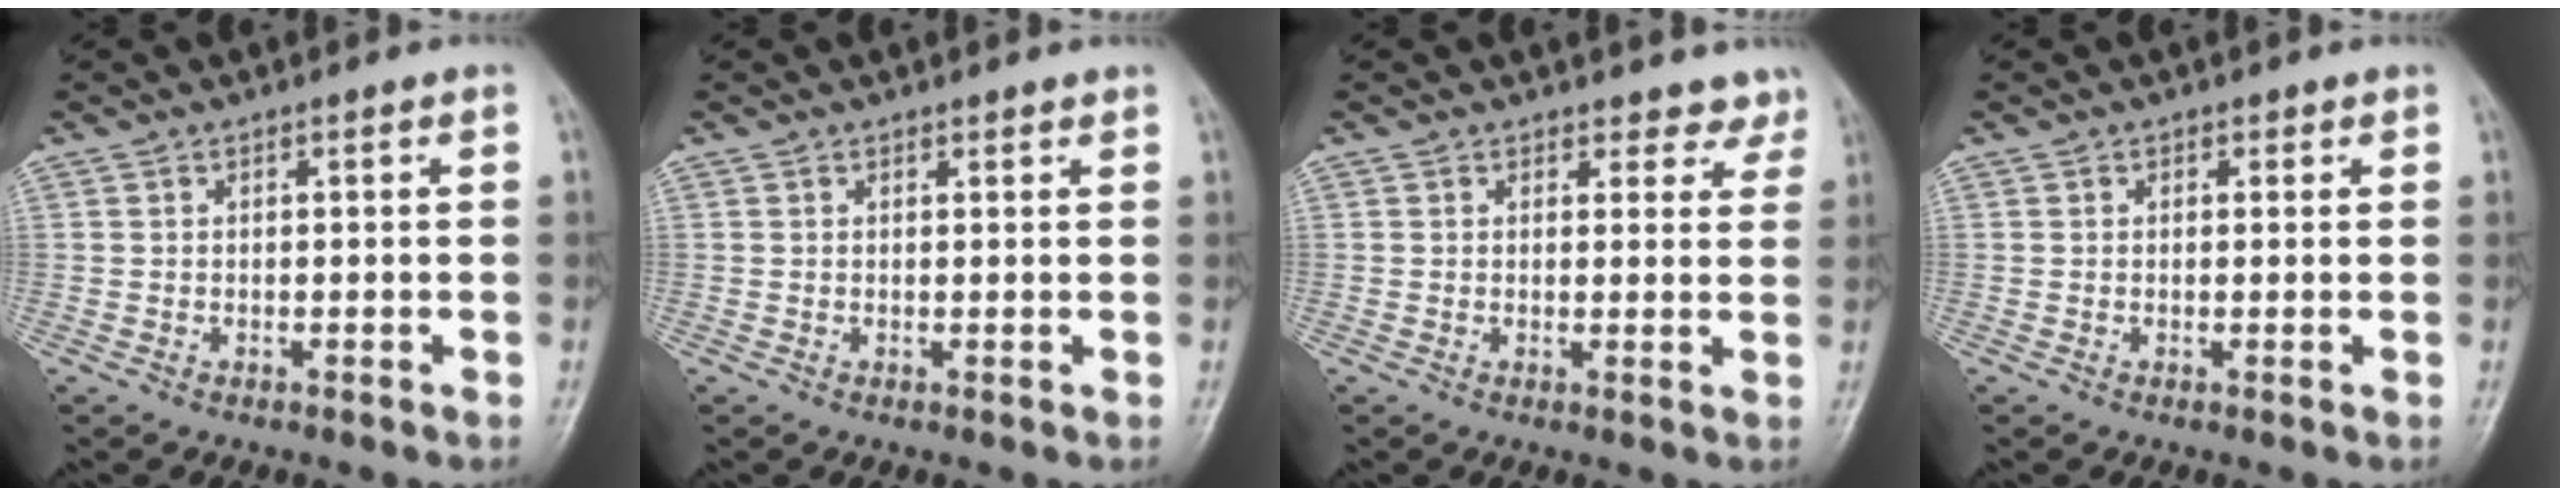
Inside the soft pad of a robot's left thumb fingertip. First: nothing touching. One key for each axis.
{"total": 0.8, "fx": 0.7, "fy": 0.3, "fz": 0.2, "tx": -0.002, "ty": -0.005, "tz": 0.010}
{"total": 4.2, "fx": 3.6, "fy": 2.1, "fz": -0.1, "tx": 0.034, "ty": -0.023, "tz": 0.023}
{"total": 0.9, "fx": 0.5, "fy": 0.7, "fz": 0.3, "tx": 0.008, "ty": -0.002, "tz": 0.004}